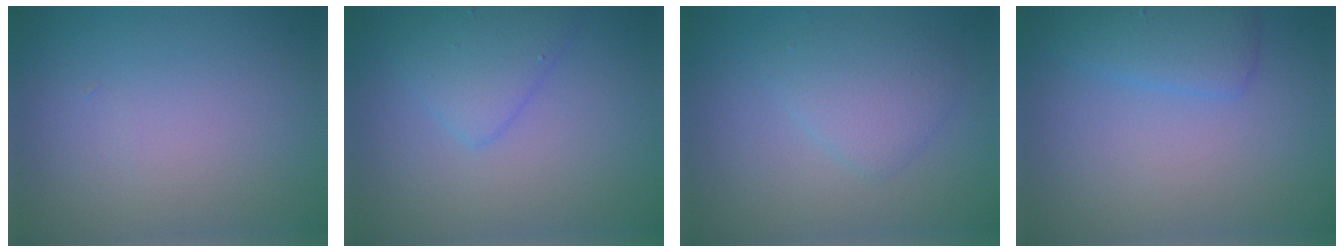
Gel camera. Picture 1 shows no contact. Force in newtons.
{"total": 2.9, "press": 2.9, "slide": 0.1}
{"total": 2.8, "press": 2.8, "slide": 0.1}
{"total": 2.4, "press": 2.4, "slide": 0.3}